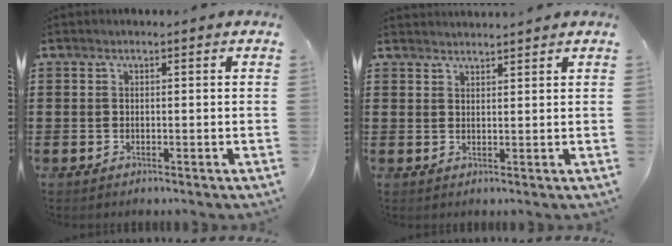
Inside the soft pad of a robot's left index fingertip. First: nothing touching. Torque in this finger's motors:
{"motor_torque": [-0.96, 1.16, 0.03, 0.01]}